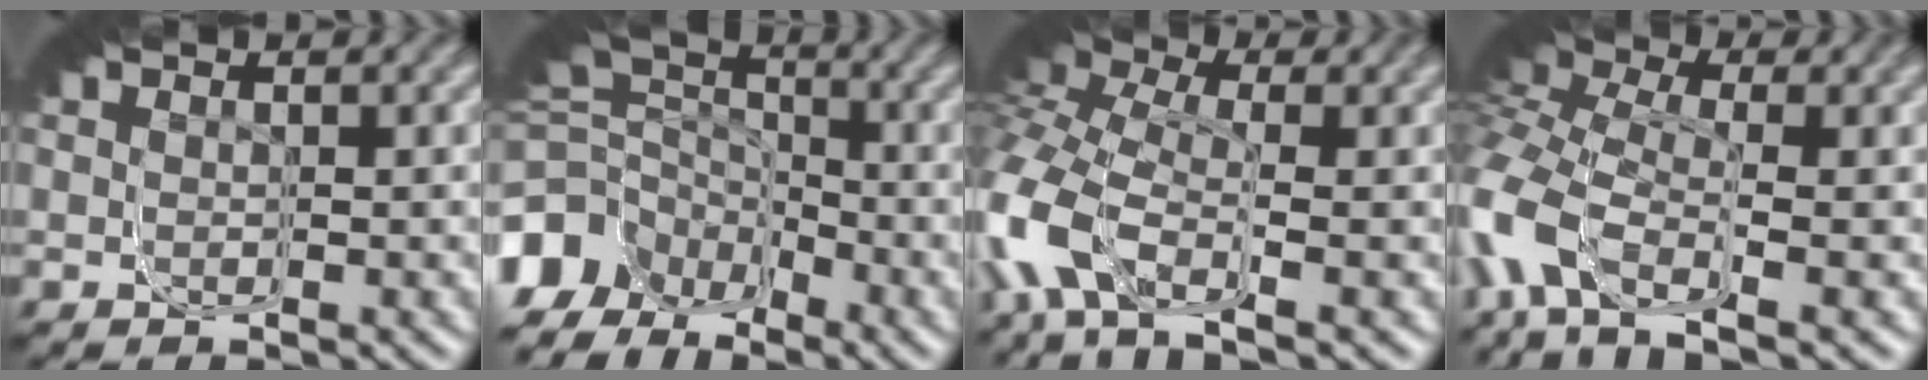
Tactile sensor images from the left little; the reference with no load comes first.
{"total": 8.9, "force": [-4.0, 6.1, 5.1], "torque": [-0.045, 0.000, -0.081]}
{"total": 6.1, "force": [-0.8, 4.1, 4.4], "torque": [-0.036, 0.025, -0.041]}
{"total": 5.4, "force": [-0.9, 3.6, 4.0], "torque": [-0.029, 0.025, -0.041]}